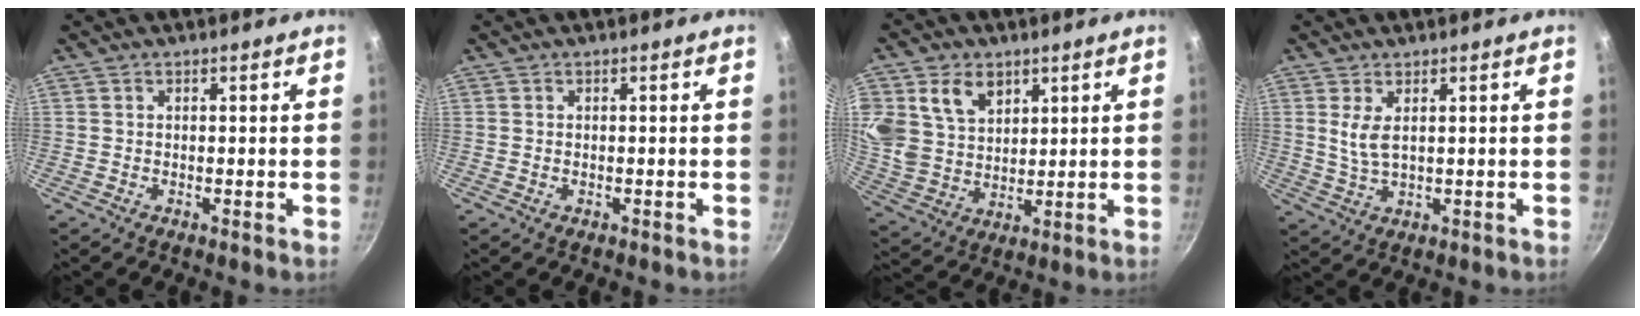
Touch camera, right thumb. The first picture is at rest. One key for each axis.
{"total": 0.0}
{"total": 13.7, "fx": 5.8, "fy": 10.2, "fz": 7.2, "tx": -0.138, "ty": -0.014, "tz": 0.119}
{"total": 4.3, "fx": 1.3, "fy": 1.9, "fz": 3.6, "tx": -0.072, "ty": -0.012, "tz": 0.030}